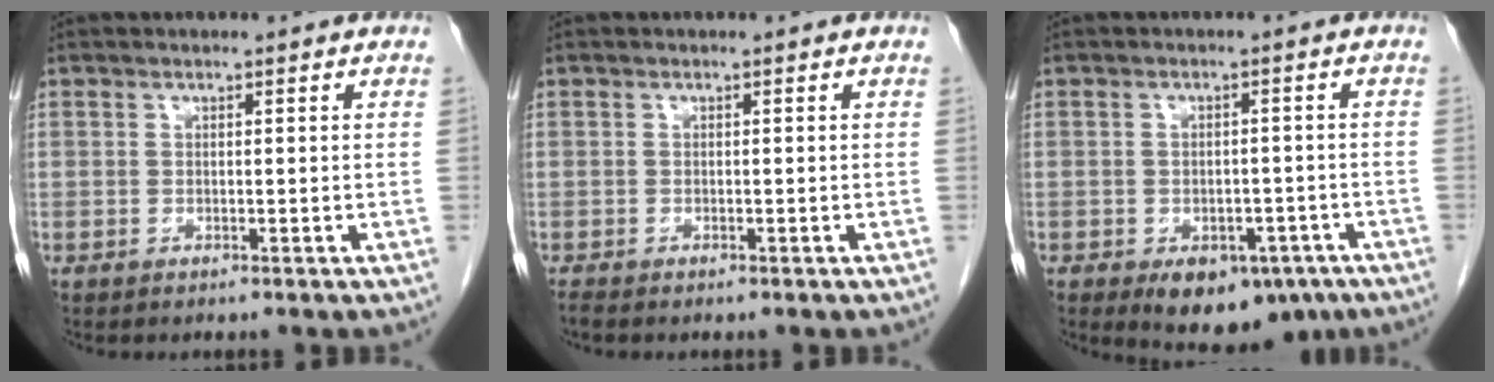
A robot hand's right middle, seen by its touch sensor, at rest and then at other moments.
{"total": 0.6, "force": [-0.5, 0.0, 0.2], "torque": [-0.013, -0.004, -0.009]}
{"total": 9.8, "force": [-5.9, 5.6, 5.5], "torque": [-0.059, 0.006, -0.074]}